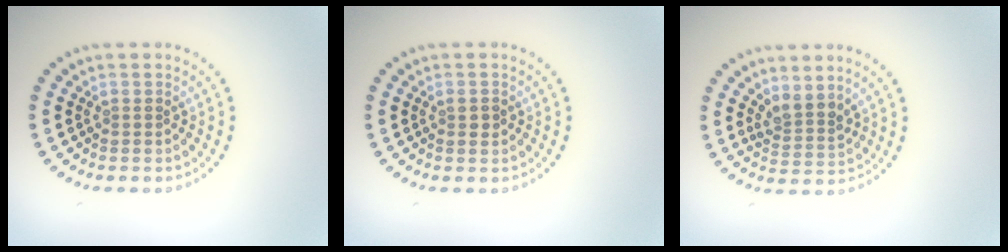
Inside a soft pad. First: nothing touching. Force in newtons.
{"total": 1.1, "press": 1.1, "slide": 0.3}
{"total": 2.3, "press": 1.8, "slide": 1.4}